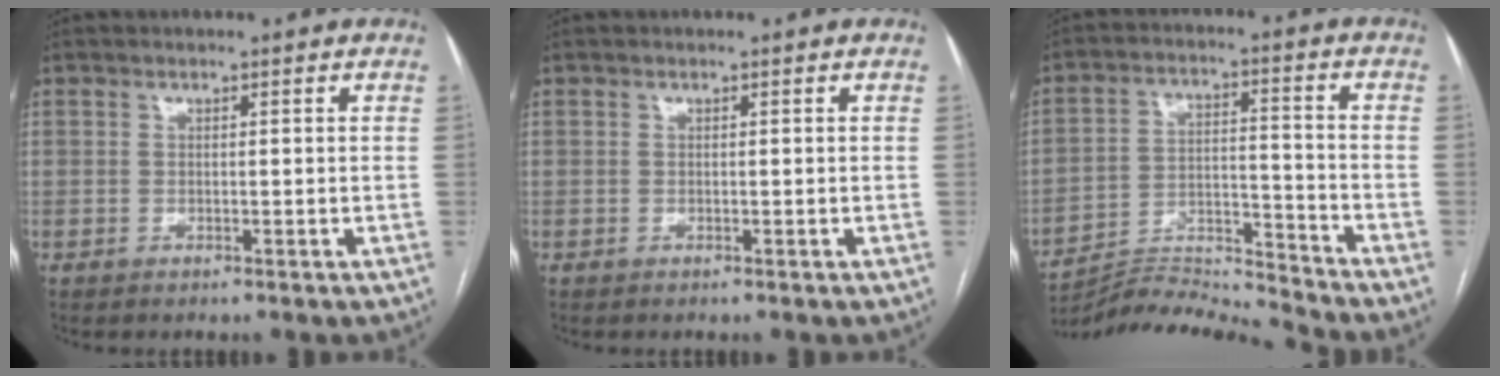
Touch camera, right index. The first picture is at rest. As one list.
[{"total": 0.0}, {"total": 11.5, "force": [-11.1, -3.0, 0.4], "torque": [-0.011, 0.025, -0.200]}]